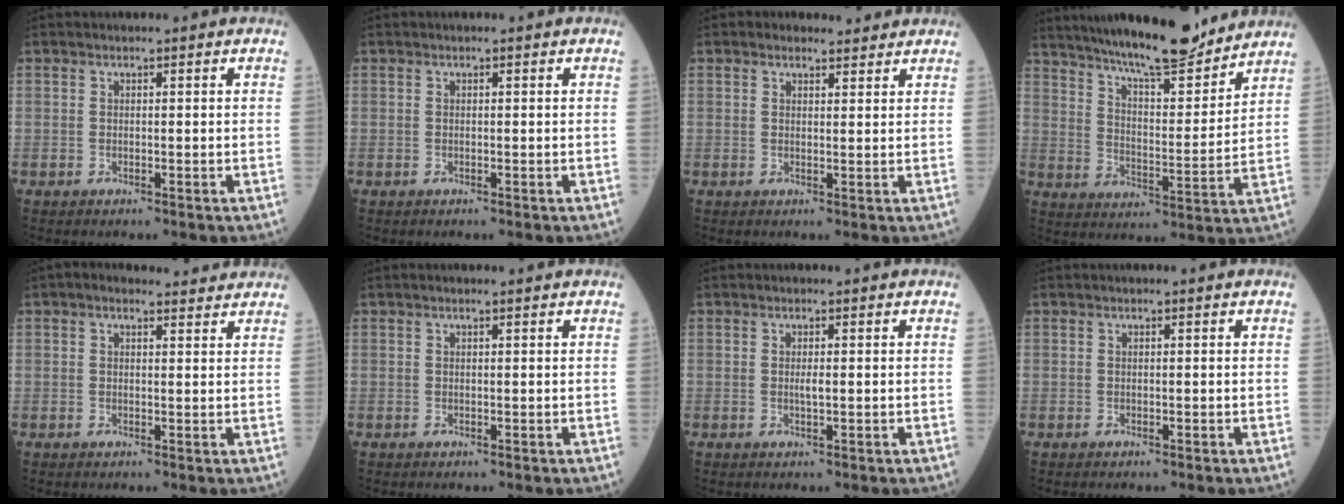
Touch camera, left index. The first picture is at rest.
{"total": 0.0}
{"total": 1.7, "force": [1.3, 1.0, 0.1], "torque": [-0.007, 0.004, 0.016]}
{"total": 16.6, "force": [14.5, 1.8, 7.8], "torque": [-0.128, -0.010, 0.227]}
{"total": 3.2, "force": [2.6, 1.3, 1.2], "torque": [-0.021, 0.016, 0.029]}
{"total": 0.0}
{"total": 1.1, "force": [-0.8, 0.0, 0.7], "torque": [-0.018, -0.009, -0.012]}
{"total": 0.0}